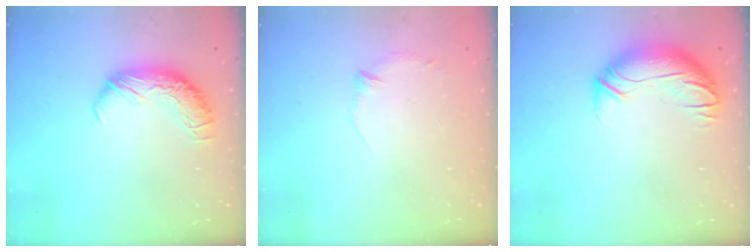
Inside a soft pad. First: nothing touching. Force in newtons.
{"total": 7.5, "press": 7.4, "slide": 0.7}
{"total": 2.9, "press": 0.3, "slide": 2.9}